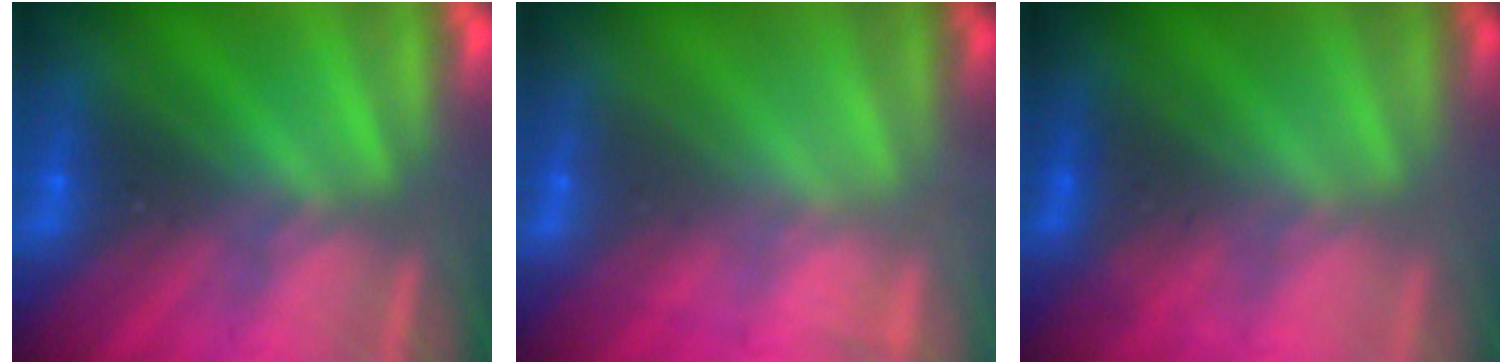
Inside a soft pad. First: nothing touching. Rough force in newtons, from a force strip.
{"total": 2.2}
{"total": 1.9}